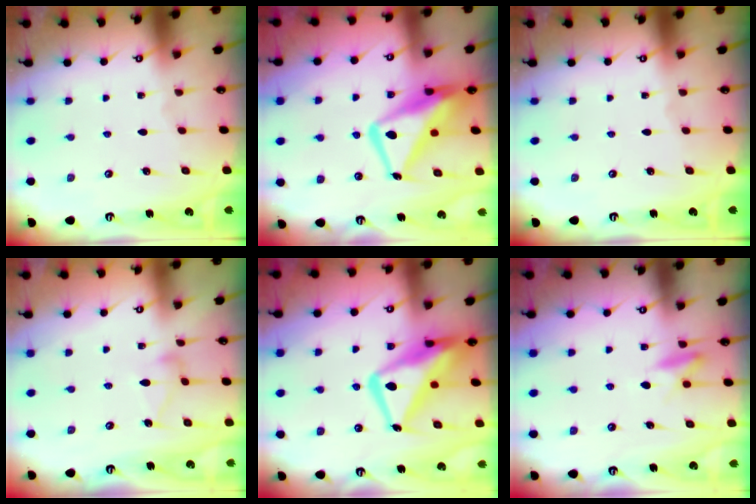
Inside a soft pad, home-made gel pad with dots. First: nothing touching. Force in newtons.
{"total": 14.0, "press": 13.9, "slide": 1.6}
{"total": 0.0}
{"total": 7.9, "press": 7.9, "slide": 0.2}
{"total": 17.2, "press": 17.2, "slide": 1.6}
{"total": 9.1, "press": 9.0, "slide": 1.4}